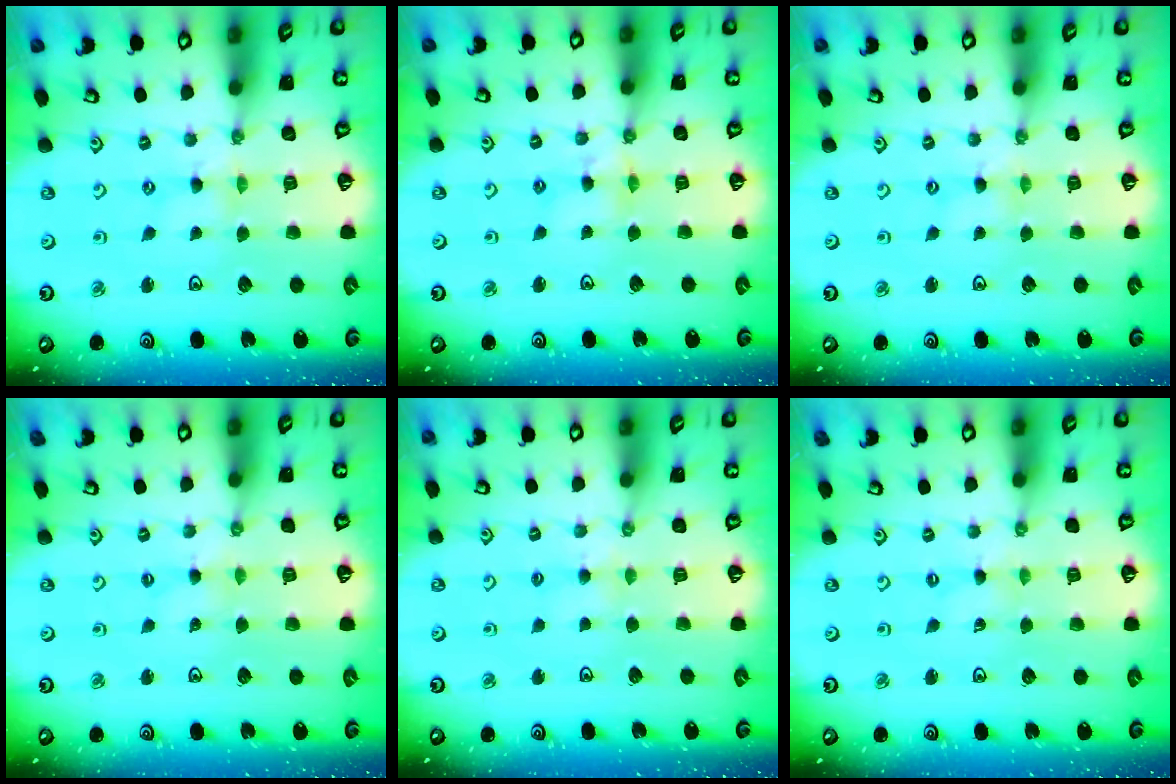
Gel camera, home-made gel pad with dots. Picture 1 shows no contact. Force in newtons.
{"total": 4.7, "press": 4.7, "slide": 0.4}
{"total": 1.1, "press": 1.1, "slide": 0.1}
{"total": 1.1, "press": 1.1, "slide": 0.3}
{"total": 4.0, "press": 4.0, "slide": 0.6}
{"total": 0.0}